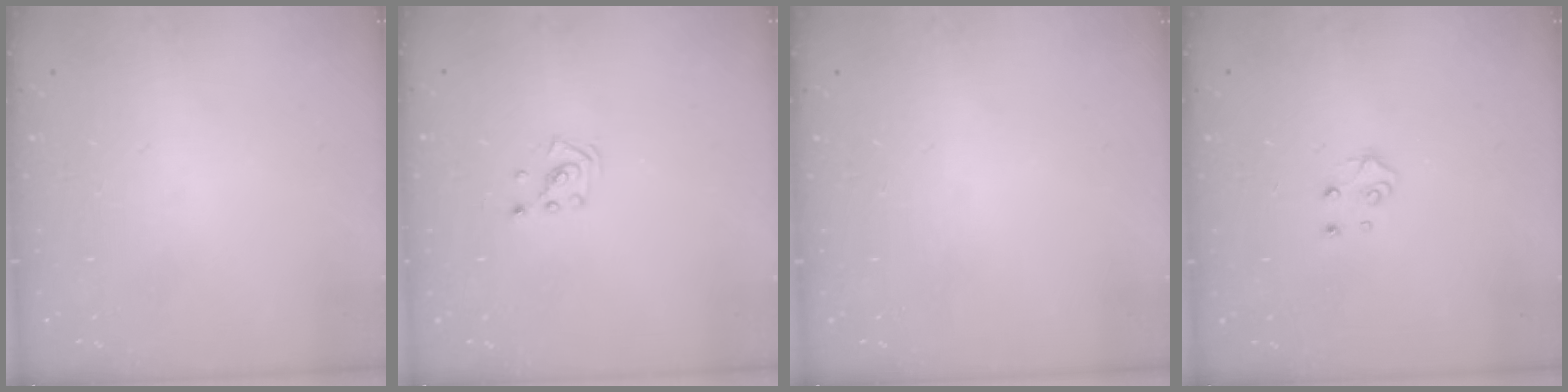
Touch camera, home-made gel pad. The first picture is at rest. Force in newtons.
{"total": 1.9, "press": 1.9, "slide": 0.1}
{"total": 0.0}
{"total": 4.5, "press": 4.4, "slide": 0.4}